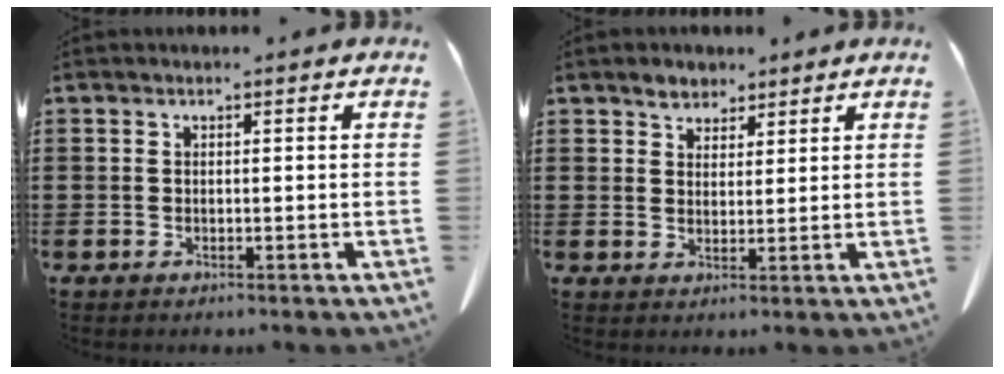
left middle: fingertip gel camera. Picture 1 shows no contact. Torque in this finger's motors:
{"motor_torque": [0.02, 0.02, 0.03, 0.01]}